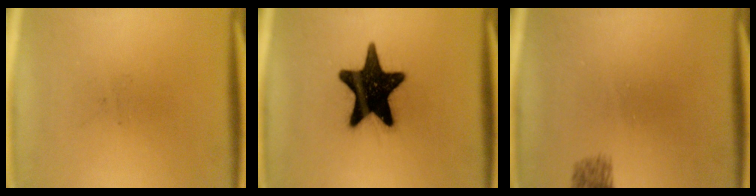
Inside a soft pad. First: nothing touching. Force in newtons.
{"total": 19.1}
{"total": 1.9}